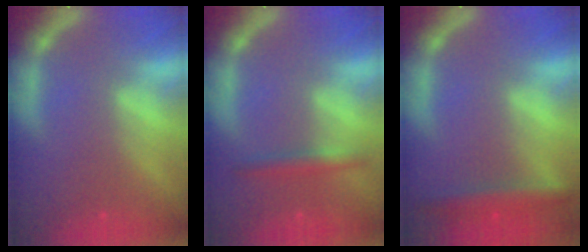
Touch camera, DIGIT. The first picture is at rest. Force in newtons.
{"total": 2.4}
{"total": 4.0}